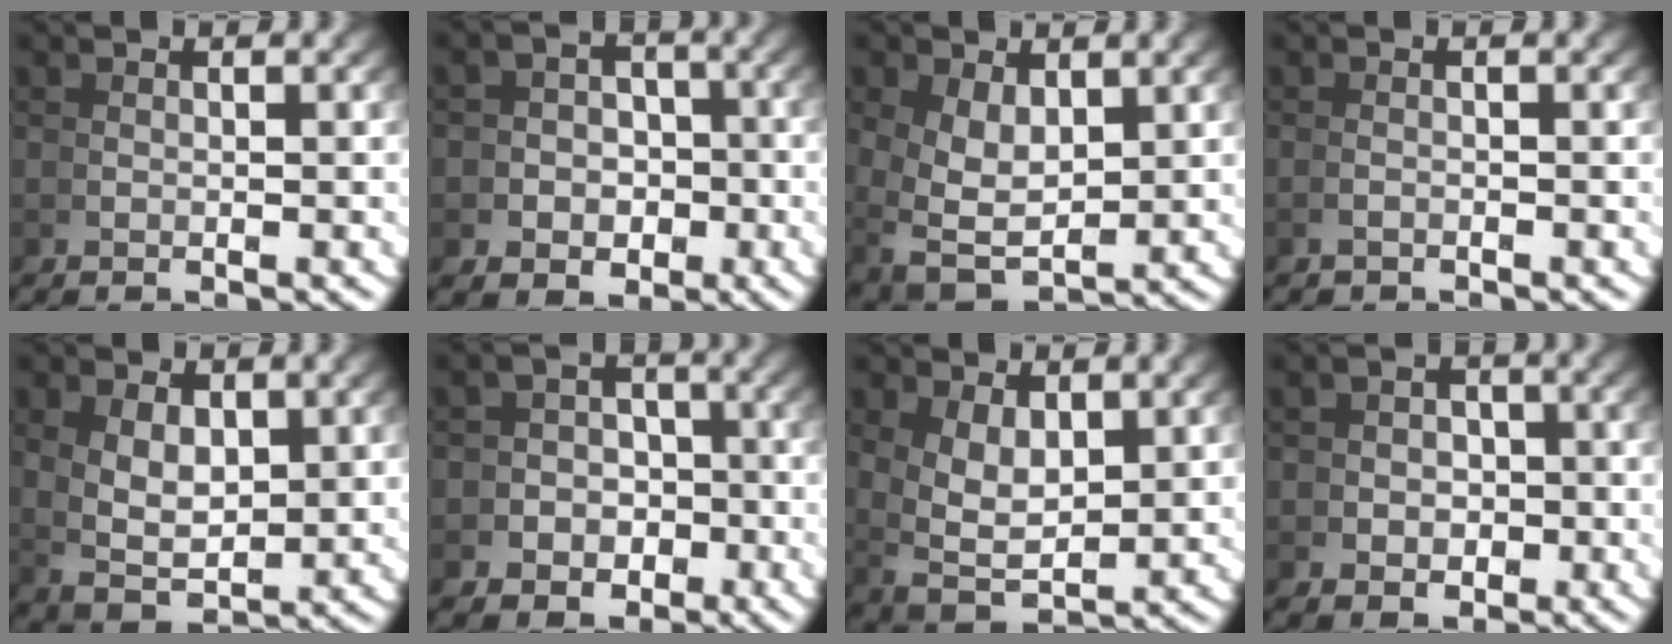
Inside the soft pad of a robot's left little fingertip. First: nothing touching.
{"total": 5.3, "force": [-1.6, 4.5, 2.3], "torque": [-0.026, -0.020, -0.026]}
{"total": 5.9, "force": [0.2, 4.2, 4.1], "torque": [-0.106, -0.038, 0.026]}
{"total": 0.7, "force": [-0.5, -0.6, 0.0], "torque": [-0.003, 0.002, -0.009]}
{"total": 6.2, "force": [1.0, 4.1, 4.6], "torque": [-0.095, -0.021, 0.030]}
{"total": 6.6, "force": [-2.5, 5.6, 2.5], "torque": [-0.037, -0.026, -0.042]}
{"total": 6.3, "force": [1.1, 4.2, 4.6], "torque": [-0.108, -0.030, 0.036]}
{"total": 3.2, "force": [-0.6, 2.7, 1.6], "torque": [-0.010, -0.006, -0.010]}